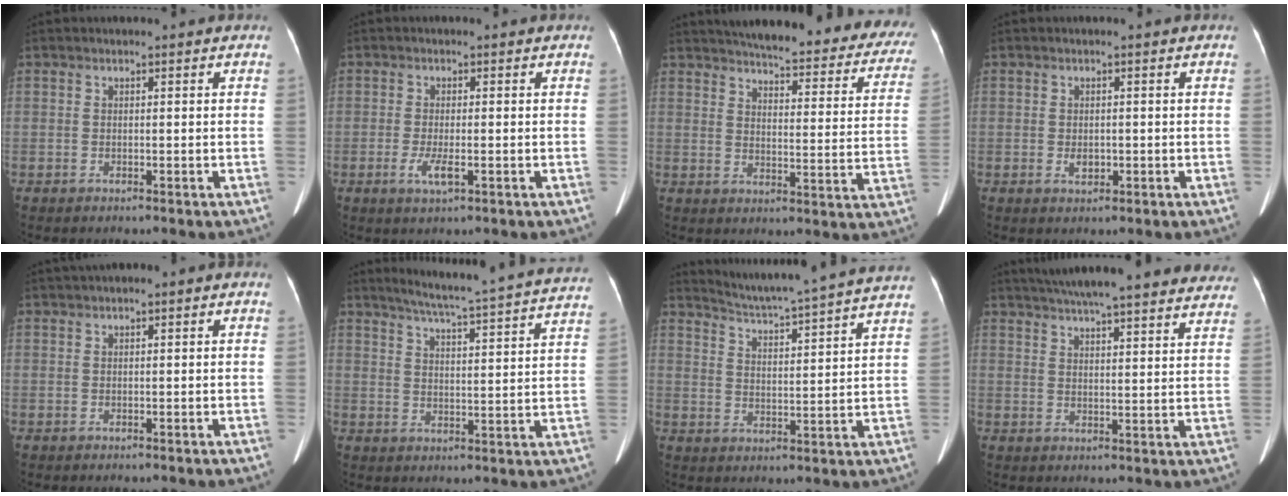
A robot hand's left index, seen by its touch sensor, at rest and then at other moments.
{"total": 2.9, "force": [-1.2, 0.7, 2.5], "torque": [-0.059, -0.008, -0.020]}
{"total": 29.2, "force": [25.6, 6.0, 12.5], "torque": [-0.169, -0.065, 0.287]}
{"total": 1.6, "force": [-0.5, 1.0, 1.1], "torque": [-0.025, -0.004, -0.005]}
{"total": 1.9, "force": [0.4, 0.6, 1.8], "torque": [-0.036, 0.012, 0.005]}
{"total": 21.5, "force": [19.6, -0.8, 8.8], "torque": [-0.139, -0.036, 0.245]}
{"total": 16.4, "force": [15.1, -1.5, 6.2], "torque": [-0.110, -0.025, 0.203]}
{"total": 25.2, "force": [22.0, 3.2, 11.8], "torque": [-0.188, -0.003, 0.272]}